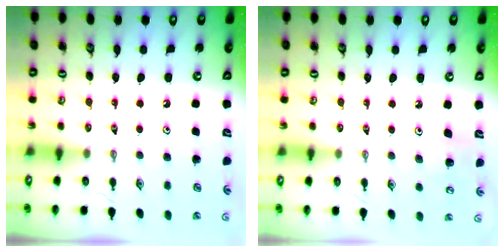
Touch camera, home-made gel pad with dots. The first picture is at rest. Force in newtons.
{"total": 5.5, "press": 5.4, "slide": 1.1}